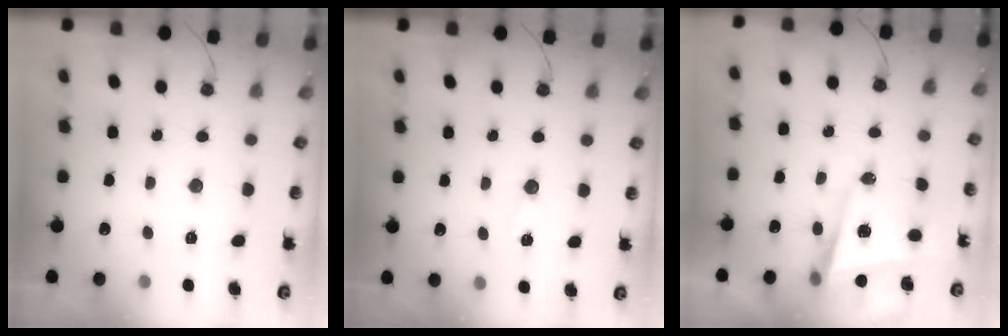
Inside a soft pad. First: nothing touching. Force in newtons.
{"total": 6.3, "press": 5.0, "slide": 3.8}
{"total": 5.6, "press": 5.5, "slide": 1.2}